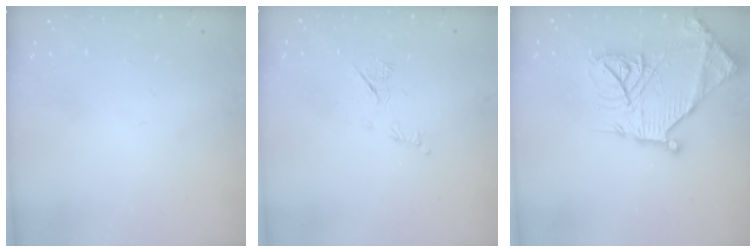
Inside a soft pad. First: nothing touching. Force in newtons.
{"total": 6.6, "press": 6.5, "slide": 0.9}
{"total": 22.8, "press": 22.6, "slide": 2.3}